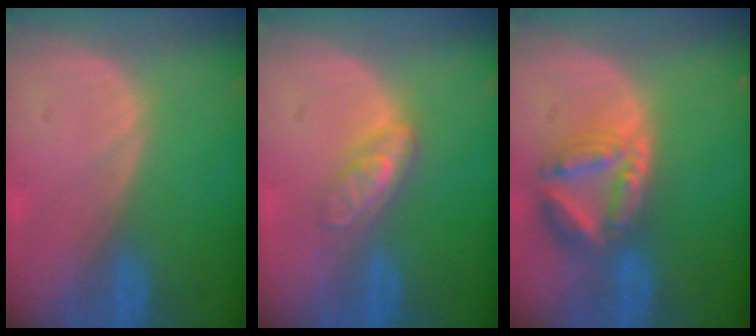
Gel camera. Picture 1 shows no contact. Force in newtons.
{"total": 4.8, "press": 4.3, "slide": 2.1}
{"total": 8.1, "press": 7.0, "slide": 4.0}